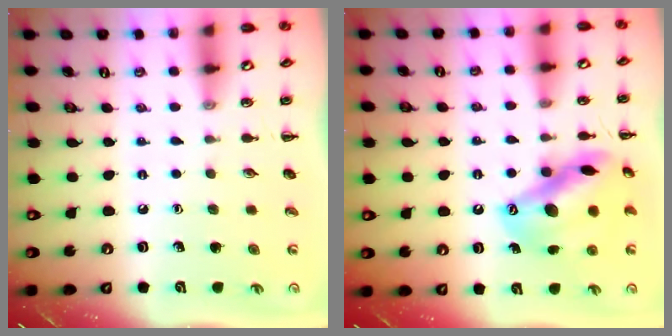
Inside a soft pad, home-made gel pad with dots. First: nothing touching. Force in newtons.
{"total": 17.2, "press": 17.0, "slide": 2.3}